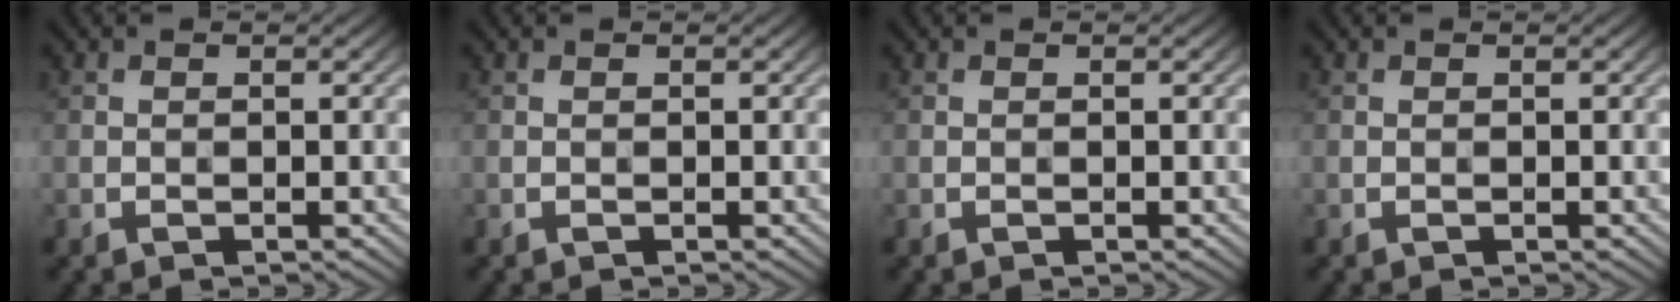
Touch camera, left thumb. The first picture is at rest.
{"total": 0.0}
{"total": 0.0}
{"total": 0.0}